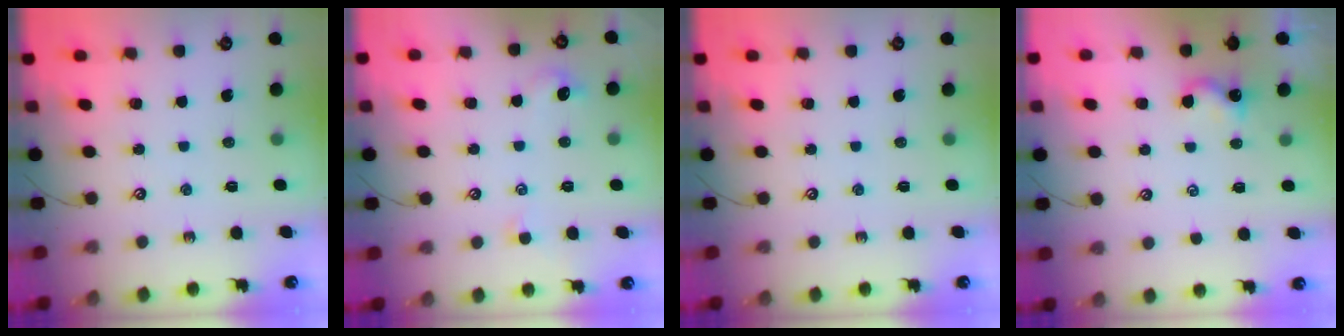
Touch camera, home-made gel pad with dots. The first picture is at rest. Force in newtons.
{"total": 1.7, "press": 1.6, "slide": 0.6}
{"total": 0.0}
{"total": 0.9, "press": 0.8, "slide": 0.3}